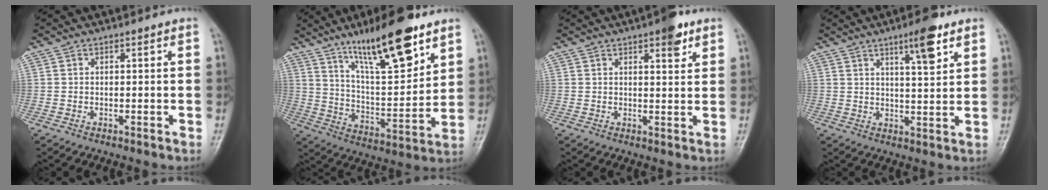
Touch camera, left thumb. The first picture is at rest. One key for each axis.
{"total": 18.7, "fx": 11.9, "fy": 5.1, "fz": 13.4, "tx": -0.191, "ty": -0.061, "tz": 0.210}
{"total": 5.1, "fx": 3.0, "fy": 1.7, "fz": 3.7, "tx": -0.036, "ty": -0.013, "tz": 0.037}
{"total": 7.4, "fx": 4.3, "fy": 1.6, "fz": 5.8, "tx": -0.079, "ty": -0.025, "tz": 0.066}